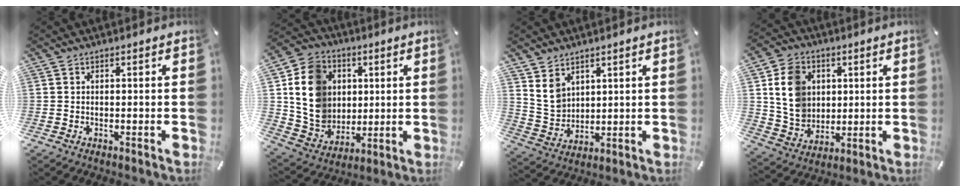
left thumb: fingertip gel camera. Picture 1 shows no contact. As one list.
[{"total": 15.1, "force": [2.5, 13.7, 6.0], "torque": [-0.124, 0.006, 0.058]}, {"total": 6.8, "force": [3.9, 5.3, 1.8], "torque": [-0.070, -0.013, 0.073]}, {"total": 11.6, "force": [2.5, 10.2, 5.0], "torque": [-0.091, 0.006, 0.054]}]